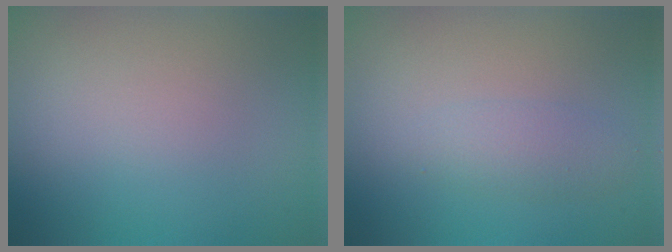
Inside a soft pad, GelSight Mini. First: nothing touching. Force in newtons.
{"total": 2.0, "press": 2.0, "slide": 0.0}